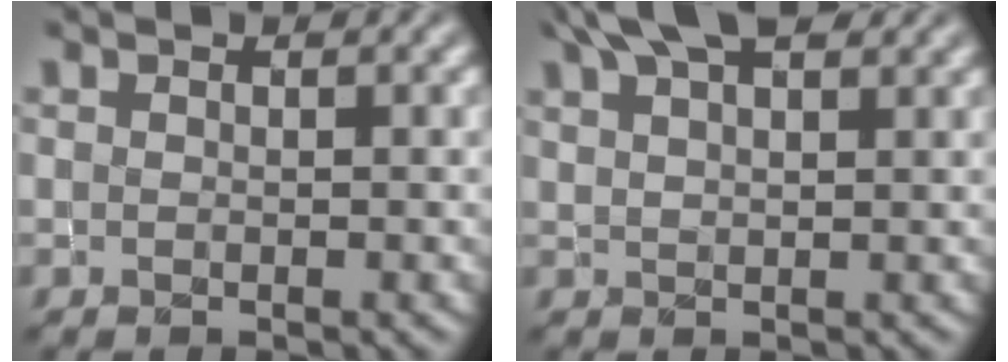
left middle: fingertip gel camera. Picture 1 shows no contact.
{"total": 6.1, "force": [4.6, 1.8, 3.4], "torque": [-0.052, 0.024, 0.060]}